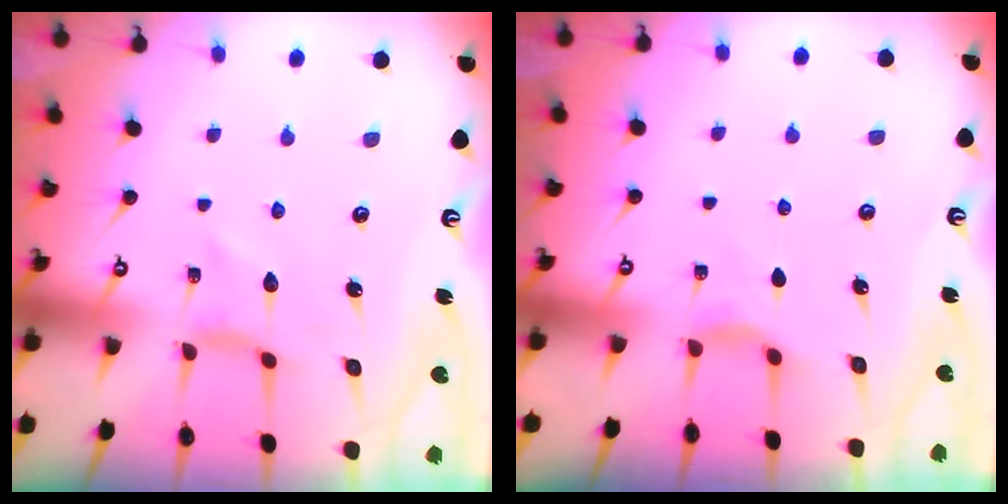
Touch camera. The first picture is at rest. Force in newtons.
{"total": 3.3, "press": 3.2, "slide": 0.6}